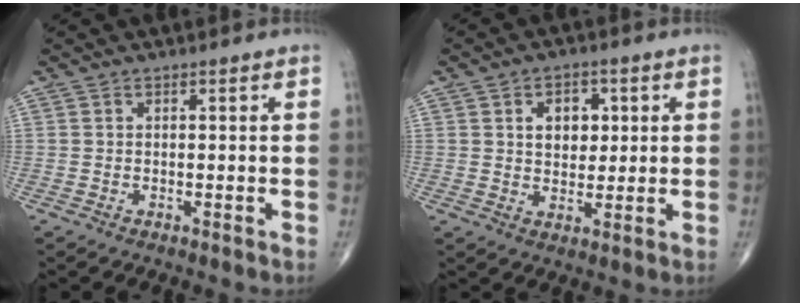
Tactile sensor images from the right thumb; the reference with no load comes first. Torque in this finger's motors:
{"motor_torque": [-0.01, 0.03, 0.15, 0.15, 0.02]}